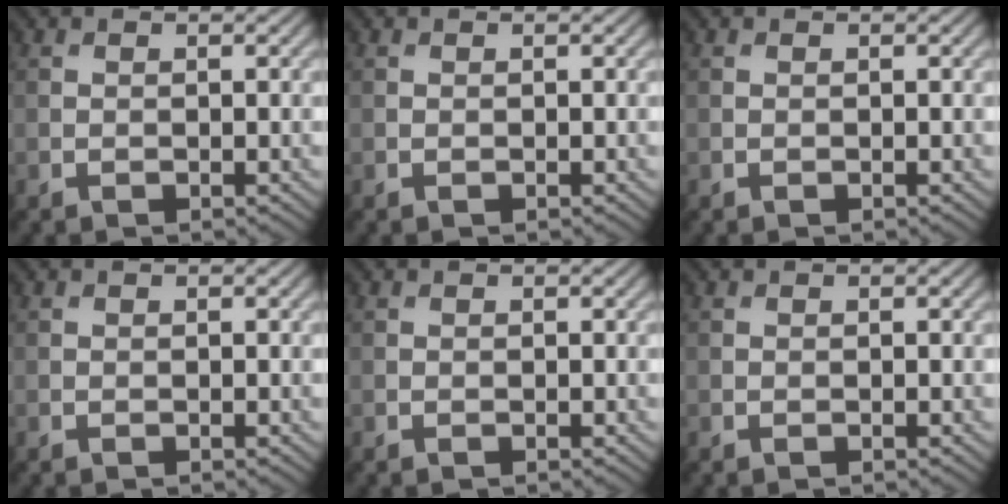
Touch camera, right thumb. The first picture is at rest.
{"total": 0.0}
{"total": 0.0}
{"total": 0.0}
{"total": 0.0}
{"total": 0.0}